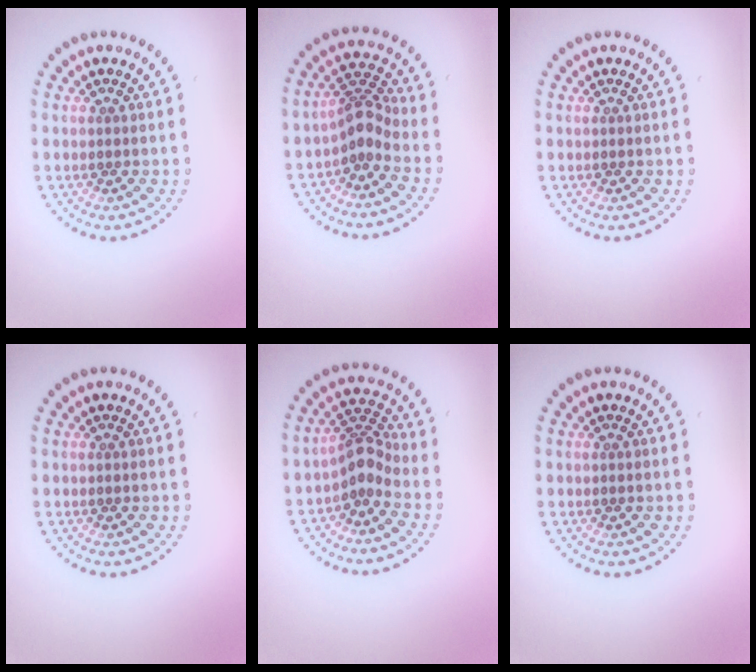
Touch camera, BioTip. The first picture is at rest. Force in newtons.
{"total": 2.9, "press": 2.1, "slide": 2.0}
{"total": 0.0}
{"total": 0.0}
{"total": 2.8, "press": 2.1, "slide": 2.0}
{"total": 0.0}